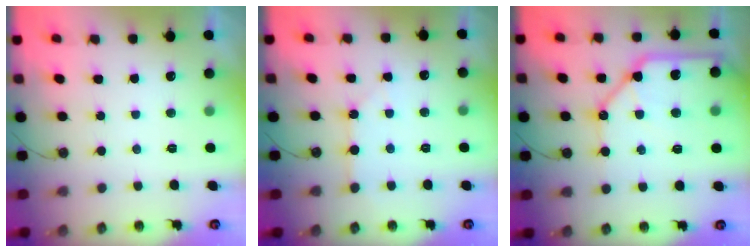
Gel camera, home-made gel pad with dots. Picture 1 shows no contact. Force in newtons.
{"total": 2.9, "press": 2.9, "slide": 0.5}
{"total": 16.7, "press": 16.5, "slide": 2.6}